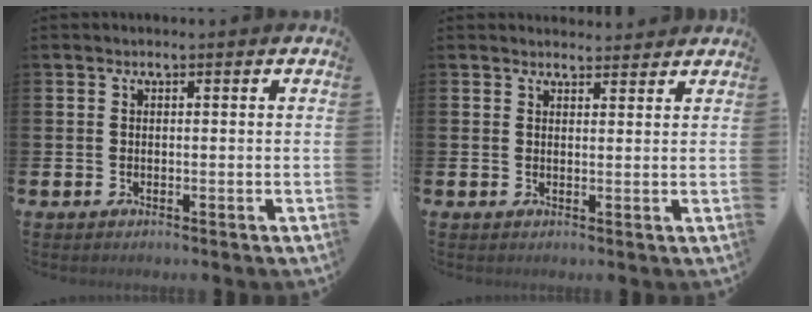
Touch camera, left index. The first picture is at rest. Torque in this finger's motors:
{"motor_torque": [0.90, -1.20, 0.05, 0.01]}